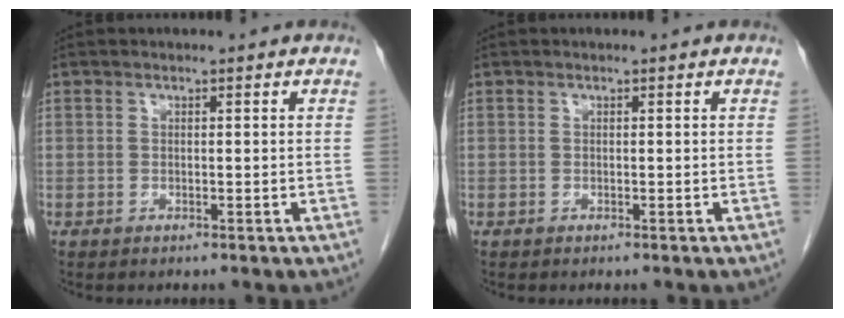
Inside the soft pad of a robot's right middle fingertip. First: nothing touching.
{"total": 0.0}